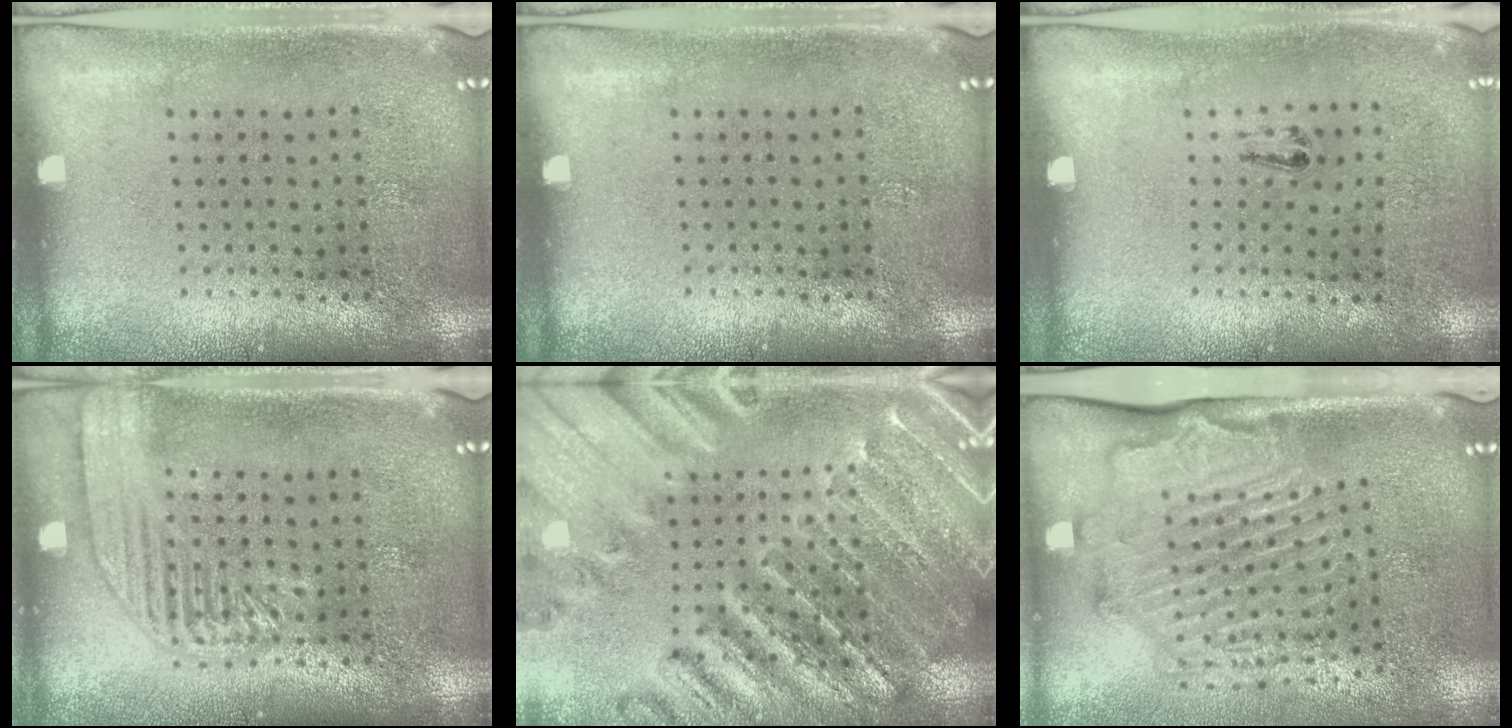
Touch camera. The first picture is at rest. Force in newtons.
{"total": 0.0}
{"total": 0.6, "press": 0.3, "slide": 0.6}
{"total": 1.8, "press": 1.7, "slide": 0.2}
{"total": 2.8, "press": 2.7, "slide": 0.3}
{"total": 2.1, "press": 2.0, "slide": 0.4}